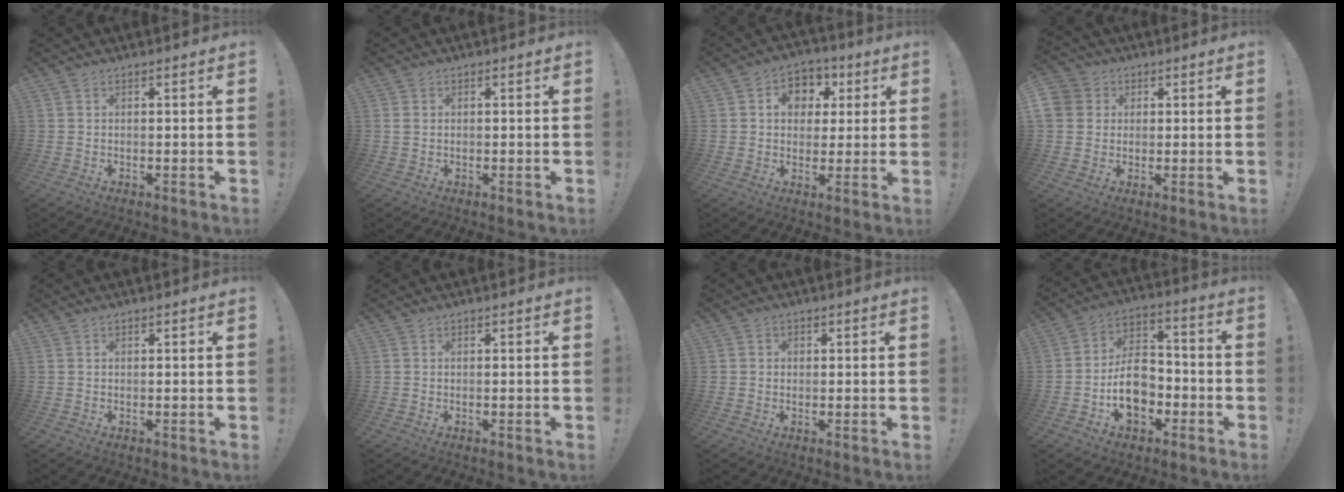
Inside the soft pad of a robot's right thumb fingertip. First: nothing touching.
{"total": 1.2, "force": [0.2, 1.0, 0.6], "torque": [-0.012, 0.005, 0.005]}
{"total": 8.6, "force": [1.9, 7.5, 3.6], "torque": [-0.053, 0.003, 0.040]}
{"total": 6.2, "force": [1.6, 5.7, 1.9], "torque": [-0.040, -0.002, 0.032]}
{"total": 0.0}
{"total": 0.0}
{"total": 1.3, "force": [0.0, 1.2, 0.5], "torque": [-0.006, 0.003, -0.001]}
{"total": 13.5, "force": [-4.4, 9.6, 8.5], "torque": [-0.136, 0.031, -0.074]}